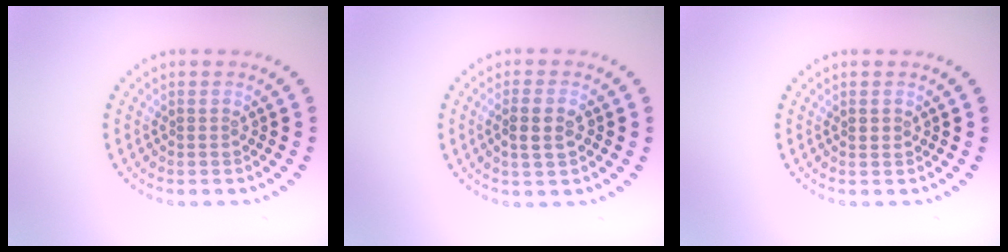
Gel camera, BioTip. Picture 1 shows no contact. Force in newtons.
{"total": 2.2, "press": 2.2, "slide": 0.2}
{"total": 1.0, "press": 1.0, "slide": 0.1}